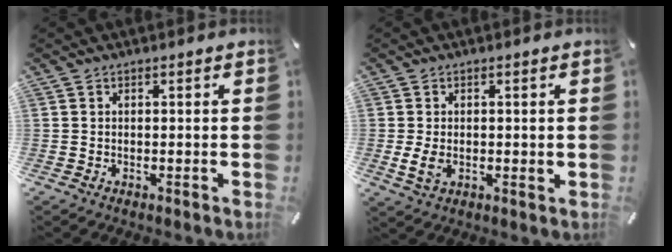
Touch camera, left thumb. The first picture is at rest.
{"total": 3.7, "force": [-0.2, 2.4, 2.8], "torque": [-0.064, -0.008, -0.008]}